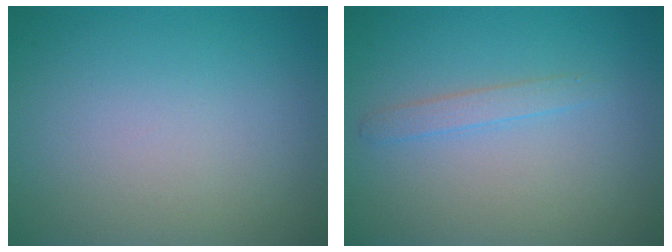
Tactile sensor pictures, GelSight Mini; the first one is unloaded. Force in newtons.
{"total": 1.3, "press": 1.3, "slide": 0.1}